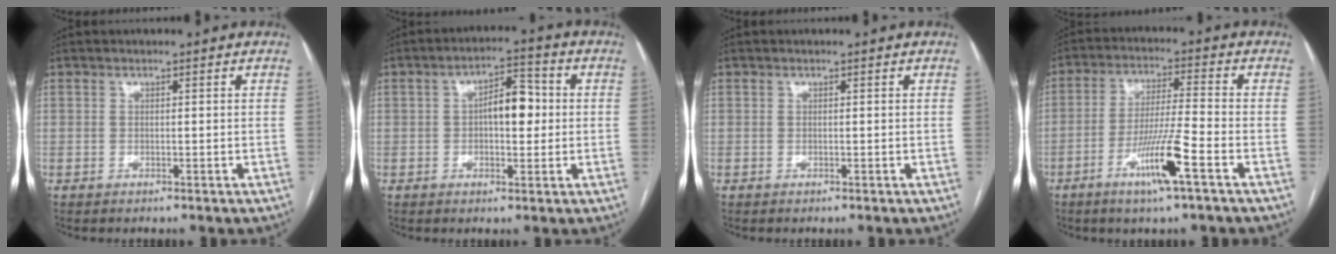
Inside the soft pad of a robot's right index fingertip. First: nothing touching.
{"total": 6.2, "force": [0.1, 2.5, 5.7], "torque": [-0.090, 0.021, -0.002]}
{"total": 0.0}
{"total": 9.4, "force": [-4.8, -0.7, 8.1], "torque": [-0.156, -0.009, -0.089]}